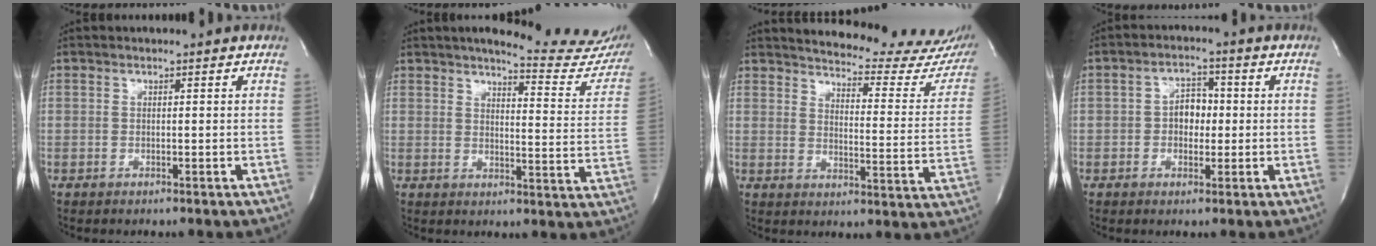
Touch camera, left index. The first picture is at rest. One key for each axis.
{"total": 18.4, "fx": 16.9, "fy": 2.1, "fz": 6.9, "tx": -0.079, "ty": -0.076, "tz": 0.185}
{"total": 22.8, "fx": 21.1, "fy": 3.3, "fz": 7.7, "tx": -0.101, "ty": -0.100, "tz": 0.238}
{"total": 4.3, "fx": -0.2, "fy": 2.9, "fz": 3.1, "tx": -0.052, "ty": 0.012, "tz": -0.004}